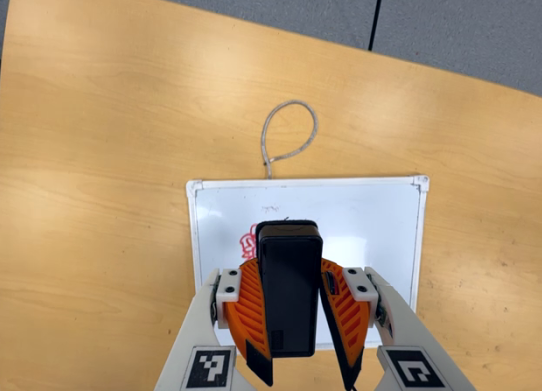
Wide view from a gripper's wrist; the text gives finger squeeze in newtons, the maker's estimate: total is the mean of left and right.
{"total": 10.6, "left": 9.6, "right": 11.6}